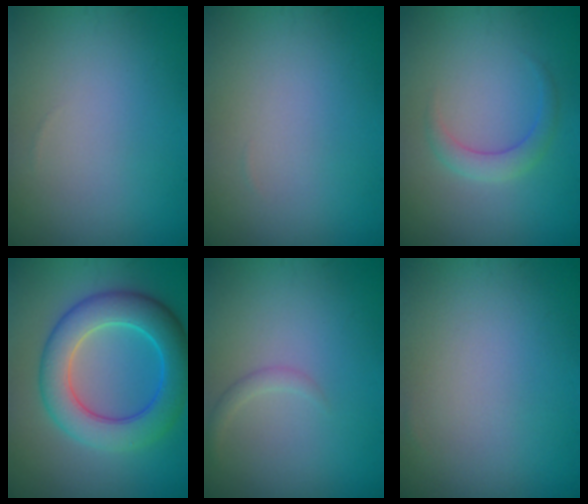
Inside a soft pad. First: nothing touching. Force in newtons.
{"total": 0.0}
{"total": 1.9, "press": 1.9, "slide": 0.1}
{"total": 7.5, "press": 7.5, "slide": 0.1}
{"total": 1.0, "press": 1.0, "slide": 0.0}
{"total": 0.0}